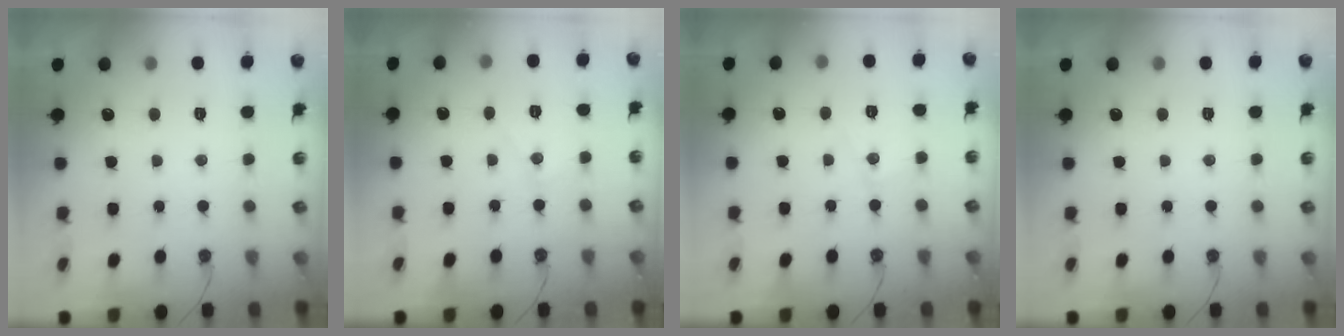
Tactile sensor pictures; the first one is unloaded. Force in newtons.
{"total": 6.0, "press": 6.0, "slide": 0.5}
{"total": 5.5, "press": 5.5, "slide": 0.3}
{"total": 0.0}